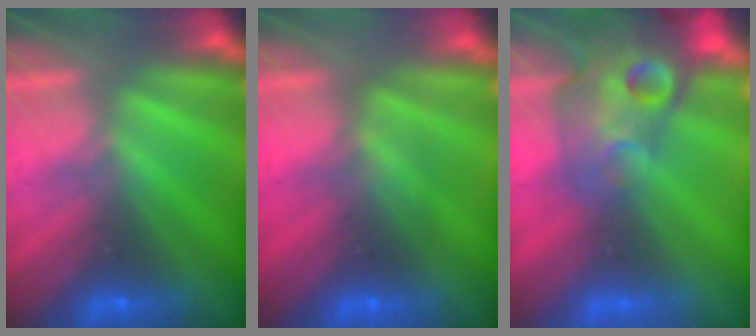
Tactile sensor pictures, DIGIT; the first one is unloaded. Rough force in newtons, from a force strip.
{"total": 2.6}
{"total": 11.5}